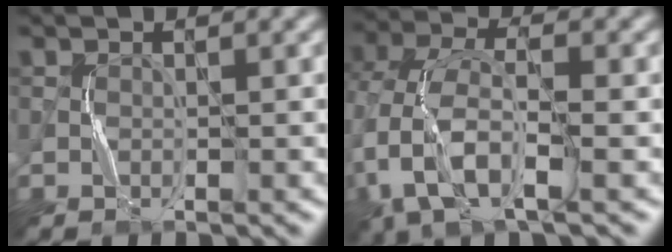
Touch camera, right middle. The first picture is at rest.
{"total": 8.4, "force": [-1.8, 4.6, 6.8], "torque": [-0.154, -0.003, -0.045]}